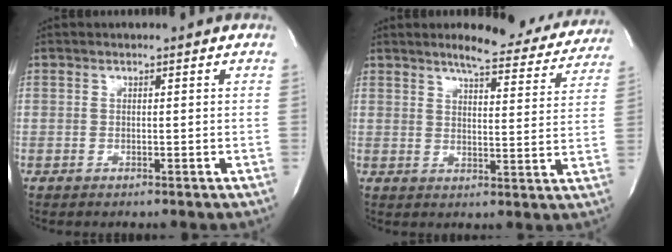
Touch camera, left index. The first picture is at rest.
{"total": 13.6, "force": [12.4, 2.7, 5.1], "torque": [-0.049, -0.023, 0.136]}